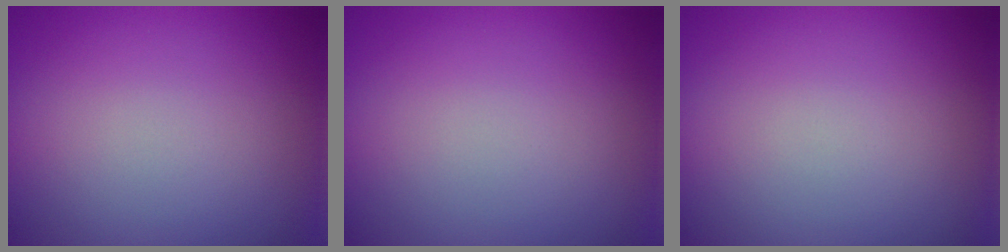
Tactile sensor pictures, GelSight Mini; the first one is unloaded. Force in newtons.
{"total": 0.0}
{"total": 0.0}